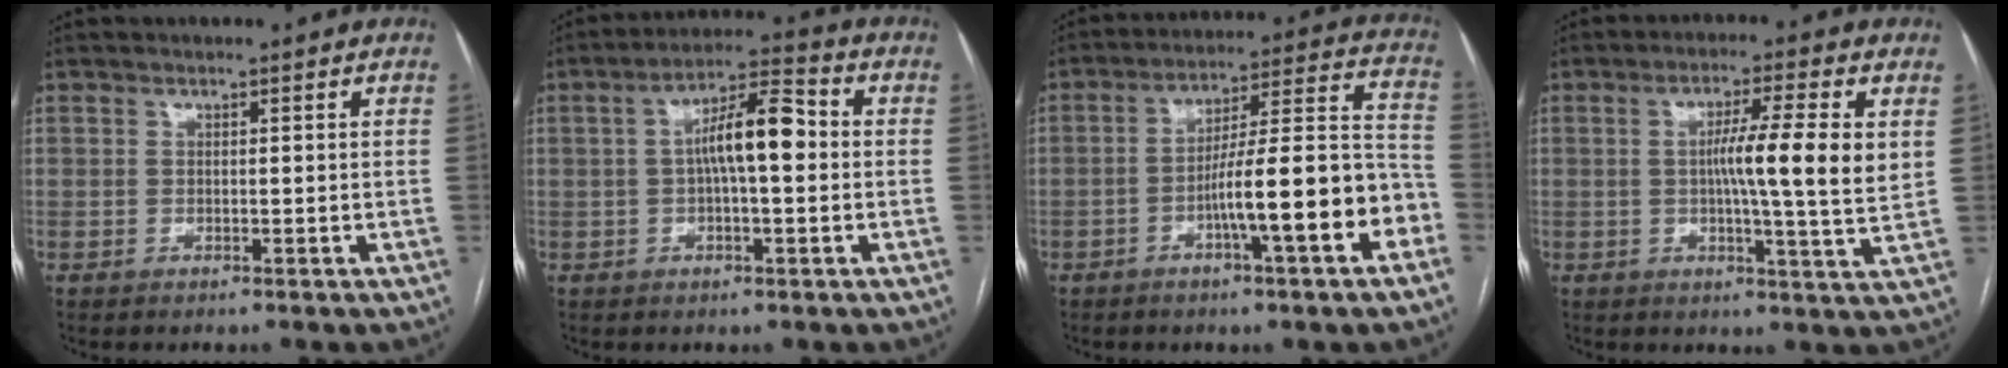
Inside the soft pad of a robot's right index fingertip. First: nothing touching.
{"total": 9.0, "force": [0.3, 2.2, 8.7], "torque": [-0.158, 0.029, 0.001]}
{"total": 15.5, "force": [-5.7, 1.1, 14.3], "torque": [-0.210, 0.023, -0.087]}
{"total": 10.2, "force": [1.6, -0.4, 10.1], "torque": [-0.160, 0.000, 0.019]}